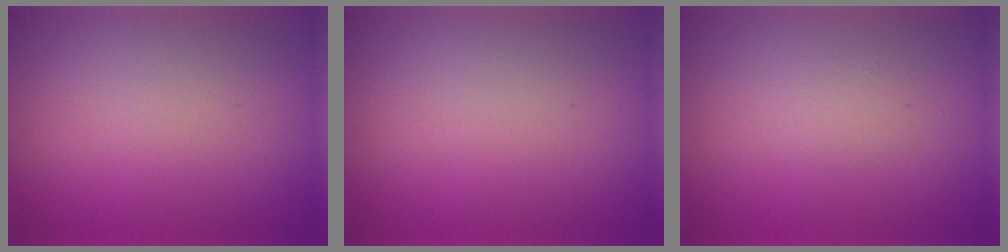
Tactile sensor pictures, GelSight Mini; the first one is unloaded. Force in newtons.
{"total": 0.0}
{"total": 0.8, "press": 0.8, "slide": 0.1}